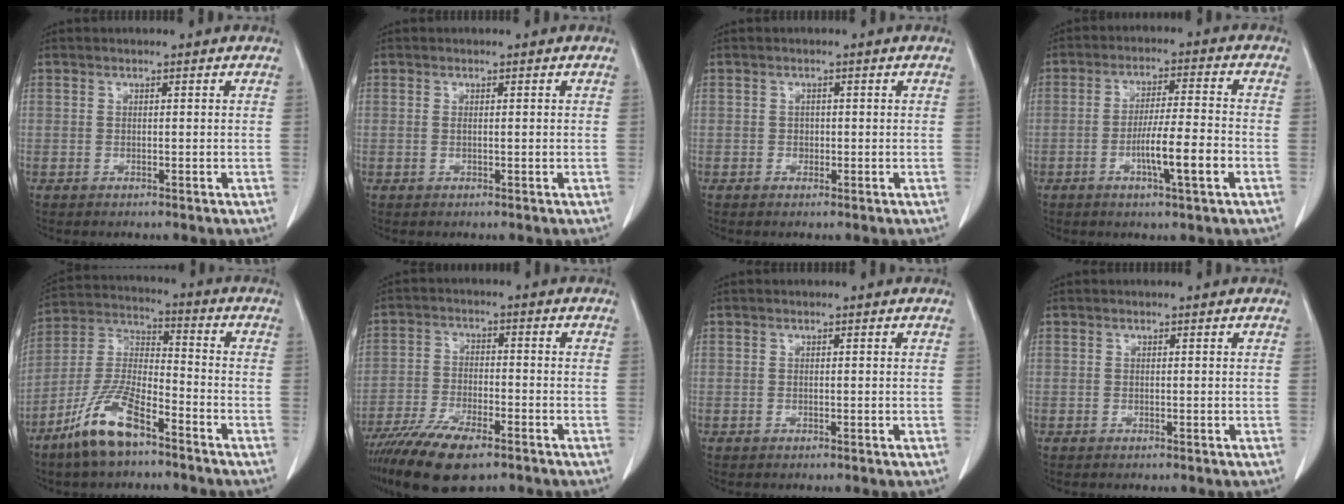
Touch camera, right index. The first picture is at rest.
{"total": 0.9, "force": [0.0, 0.2, 0.8], "torque": [-0.017, 0.000, 0.002]}
{"total": 0.9, "force": [-0.1, 0.9, 0.3], "torque": [0.000, 0.003, -0.002]}
{"total": 7.1, "force": [-2.4, 0.2, 6.6], "torque": [-0.109, -0.002, -0.042]}
{"total": 11.8, "force": [-7.8, 3.1, 8.3], "torque": [-0.177, -0.008, -0.155]}
{"total": 11.4, "force": [-8.1, 3.3, 7.3], "torque": [-0.131, -0.019, -0.144]}
{"total": 0.0}
{"total": 0.0}